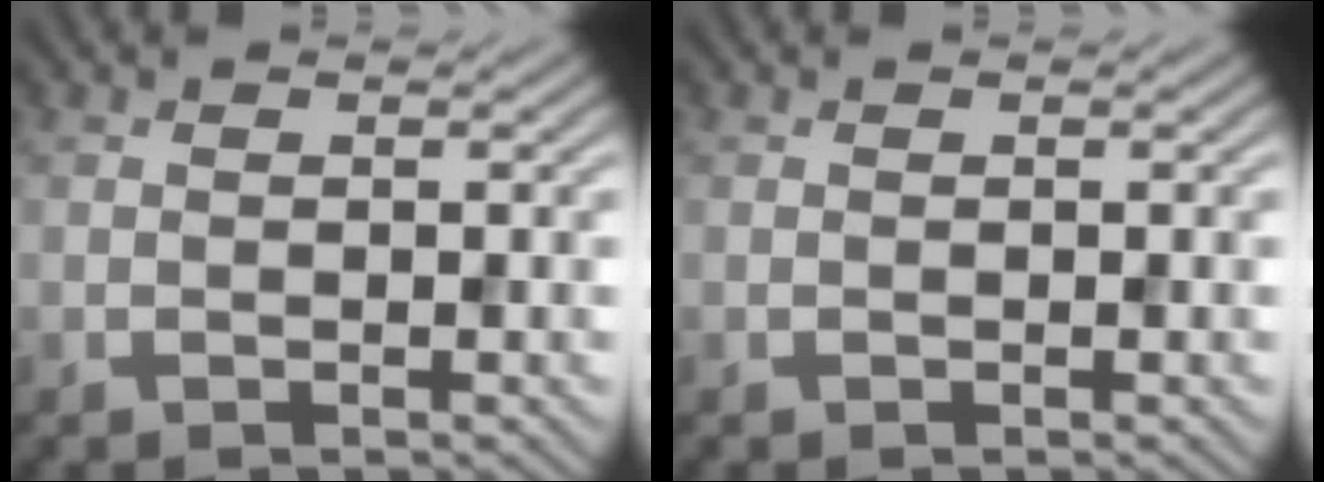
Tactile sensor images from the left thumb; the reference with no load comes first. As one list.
[{"total": 0.0}]